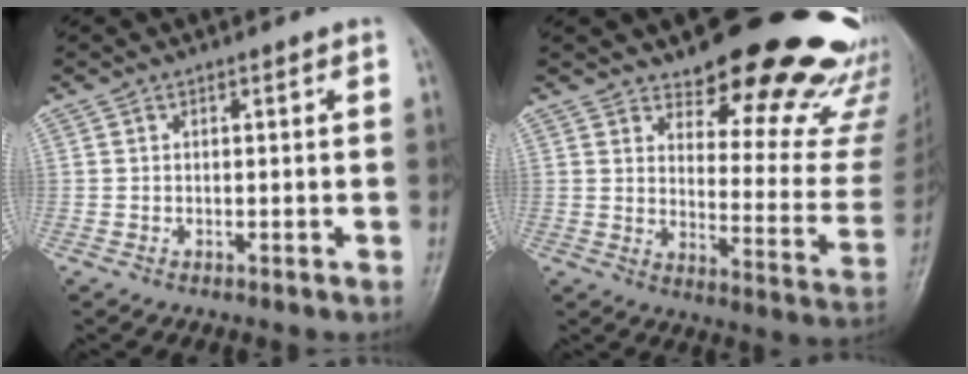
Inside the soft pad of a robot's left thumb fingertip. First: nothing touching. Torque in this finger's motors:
{"motor_torque": [0.16, -0.10, 0.36, -0.15, 0.04]}